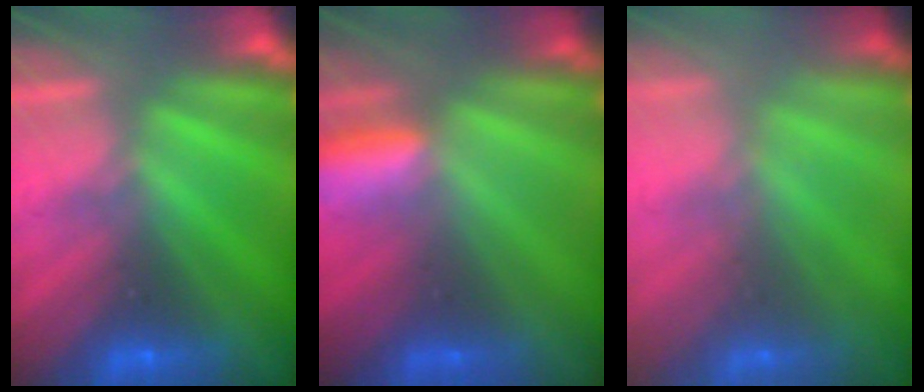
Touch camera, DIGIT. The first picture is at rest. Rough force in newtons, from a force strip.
{"total": 3.4}
{"total": 7.3}